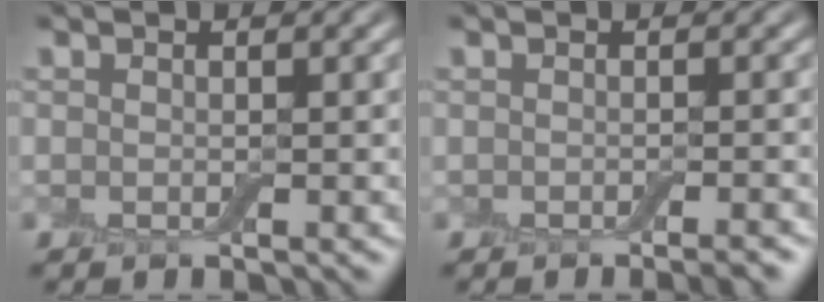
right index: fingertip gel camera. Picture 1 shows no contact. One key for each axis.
{"total": 1.9, "fx": -1.2, "fy": 0.3, "fz": 1.4, "tx": -0.011, "ty": -0.002, "tz": -0.018}